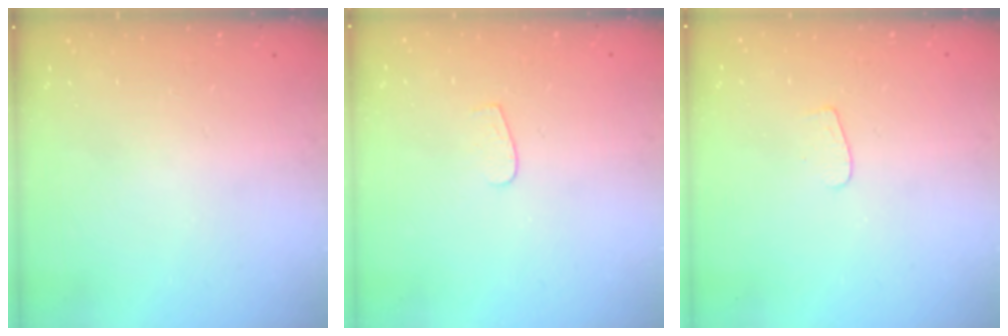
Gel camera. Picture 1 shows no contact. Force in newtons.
{"total": 3.3, "press": 3.3, "slide": 0.2}
{"total": 3.7, "press": 3.7, "slide": 0.3}